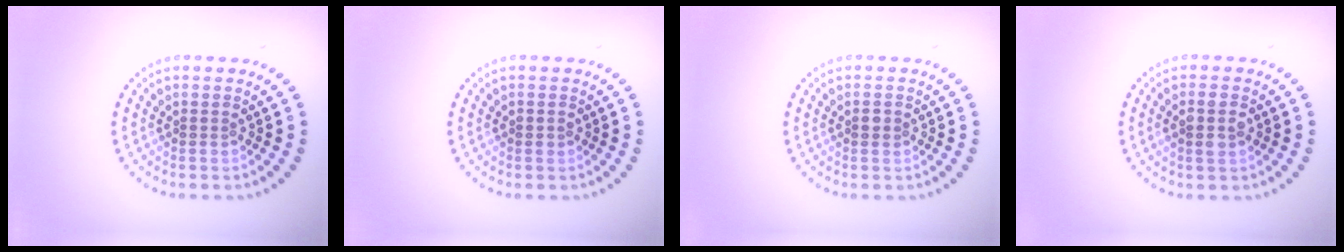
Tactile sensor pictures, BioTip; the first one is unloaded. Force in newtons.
{"total": 0.9, "press": 0.9, "slide": 0.1}
{"total": 1.2, "press": 1.2, "slide": 0.0}
{"total": 2.2, "press": 2.2, "slide": 0.5}